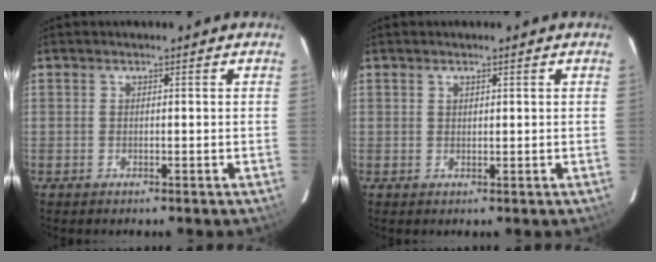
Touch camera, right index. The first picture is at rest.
{"total": 0.9, "force": [0.6, 0.5, 0.4], "torque": [-0.005, 0.002, 0.011]}